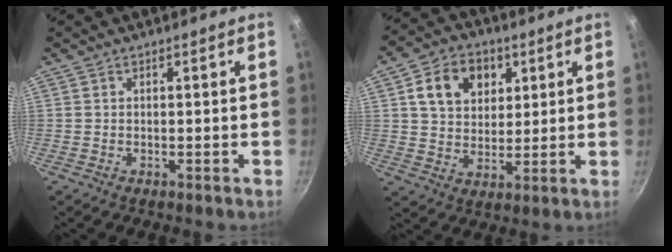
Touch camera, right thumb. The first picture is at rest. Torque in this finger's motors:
{"motor_torque": [-0.37, 0.67, 0.16, 0.08, 0.07]}